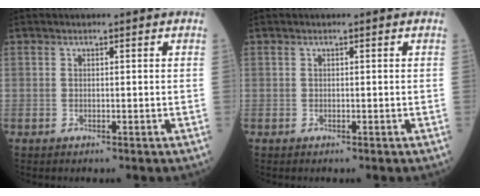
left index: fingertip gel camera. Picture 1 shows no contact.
{"total": 0.0}